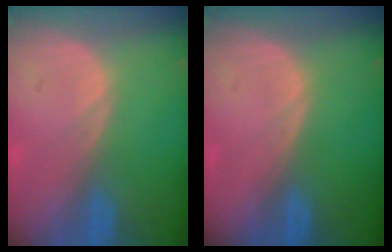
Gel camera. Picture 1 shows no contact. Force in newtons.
{"total": 0.0}